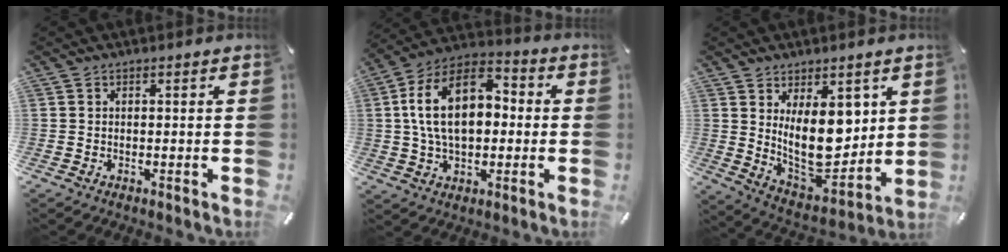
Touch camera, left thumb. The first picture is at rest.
{"total": 16.5, "force": [1.4, 10.9, 12.3], "torque": [-0.241, 0.010, 0.019]}
{"total": 14.6, "force": [4.6, 8.3, 11.1], "torque": [-0.179, -0.053, 0.085]}